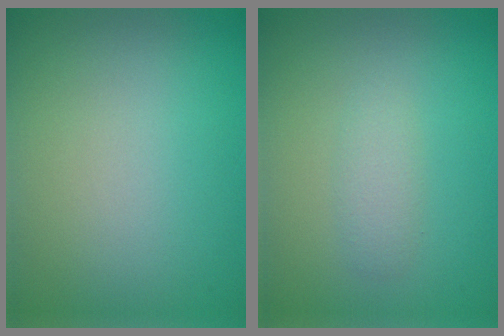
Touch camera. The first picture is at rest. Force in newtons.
{"total": 1.5, "press": 1.5, "slide": 0.0}